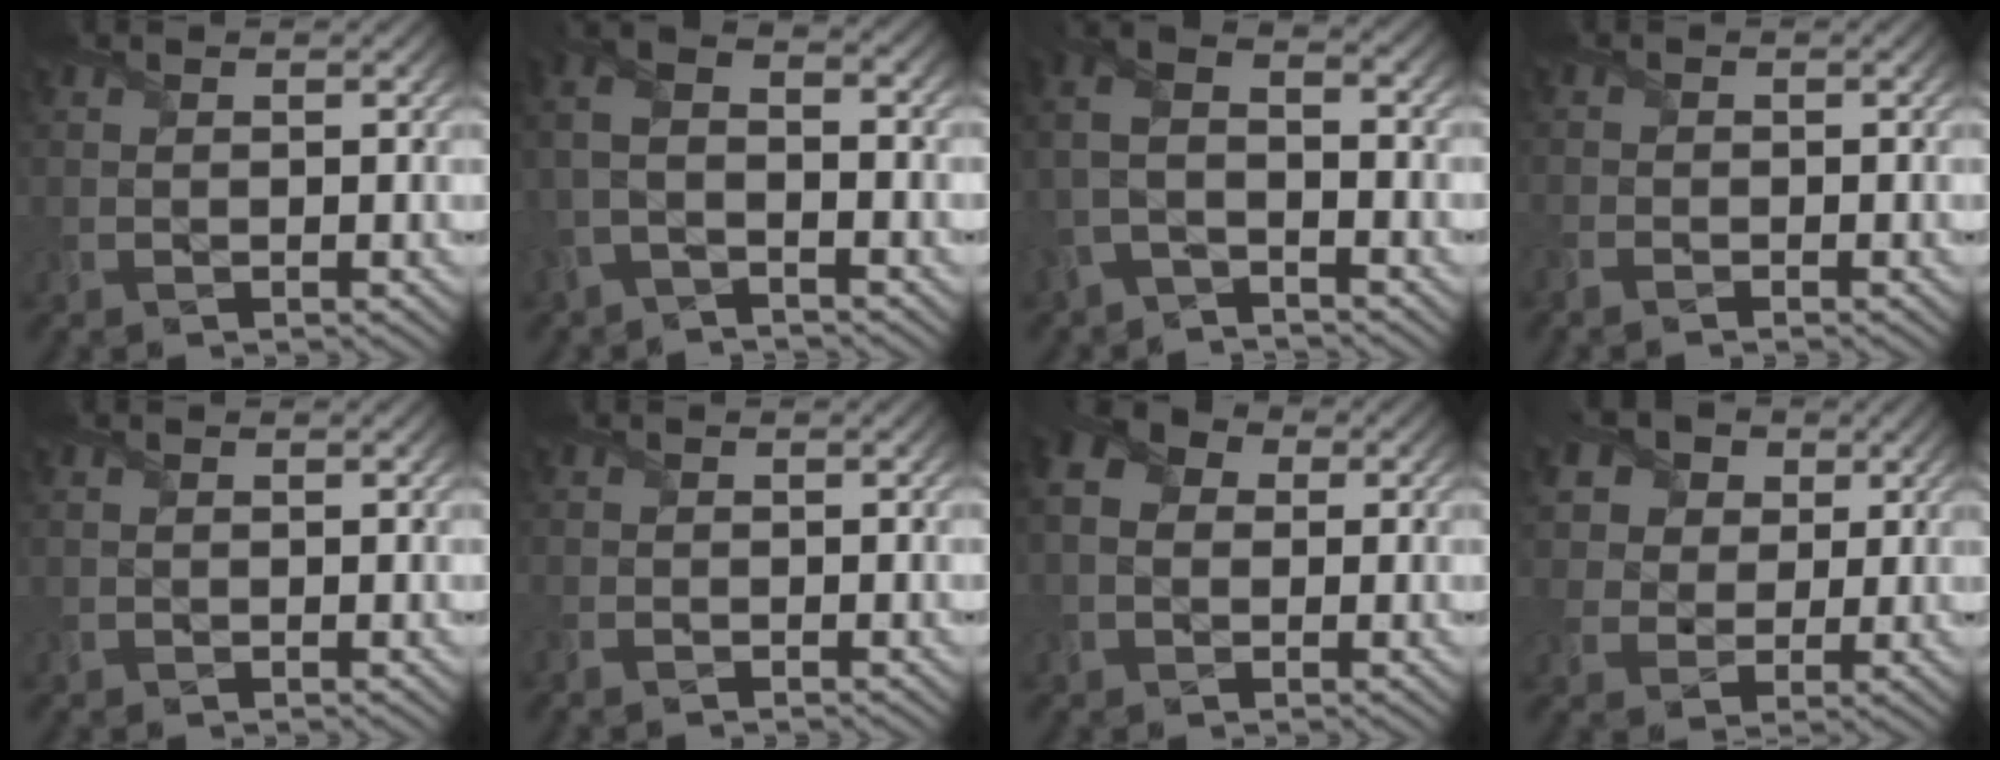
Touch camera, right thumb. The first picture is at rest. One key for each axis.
{"total": 6.1, "fx": -1.6, "fy": 2.7, "fz": 5.3, "tx": -0.121, "ty": 0.015, "tz": -0.049}
{"total": 6.2, "fx": -2.1, "fy": 2.9, "fz": 5.0, "tx": -0.119, "ty": 0.013, "tz": -0.059}
{"total": 1.6, "fx": -1.3, "fy": 0.5, "fz": 0.8, "tx": -0.022, "ty": -0.004, "tz": -0.031}
{"total": 0.0}
{"total": 1.0, "fx": -0.8, "fy": 0.4, "fz": 0.4, "tx": -0.009, "ty": -0.002, "tz": -0.018}
{"total": 6.4, "fx": 0.5, "fy": 5.0, "fz": 3.8, "tx": -0.105, "ty": 0.013, "tz": 0.001}
{"total": 11.6, "fx": 6.0, "fy": 8.8, "fz": 4.6, "tx": -0.155, "ty": 0.018, "tz": 0.118}